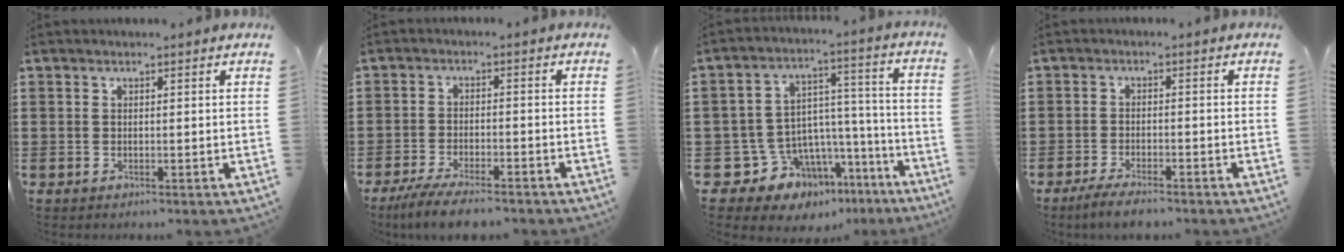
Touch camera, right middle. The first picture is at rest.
{"total": 4.9, "force": [-4.3, 0.3, 2.4], "torque": [-0.060, -0.012, -0.085]}
{"total": 9.7, "force": [-7.1, 6.3, 1.8], "torque": [-0.053, 0.011, -0.122]}
{"total": 2.9, "force": [-2.6, 0.1, 1.4], "torque": [-0.032, -0.002, -0.051]}